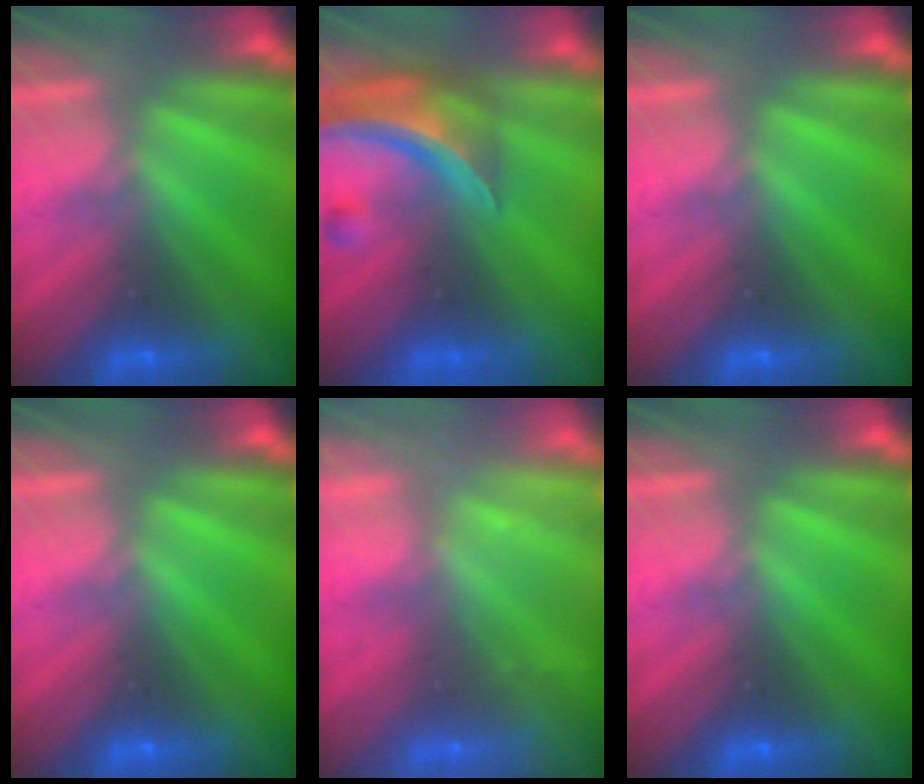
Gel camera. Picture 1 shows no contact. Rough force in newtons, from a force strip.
{"total": 7.8}
{"total": 0.0}
{"total": 0.0}
{"total": 2.3}
{"total": 0.0}